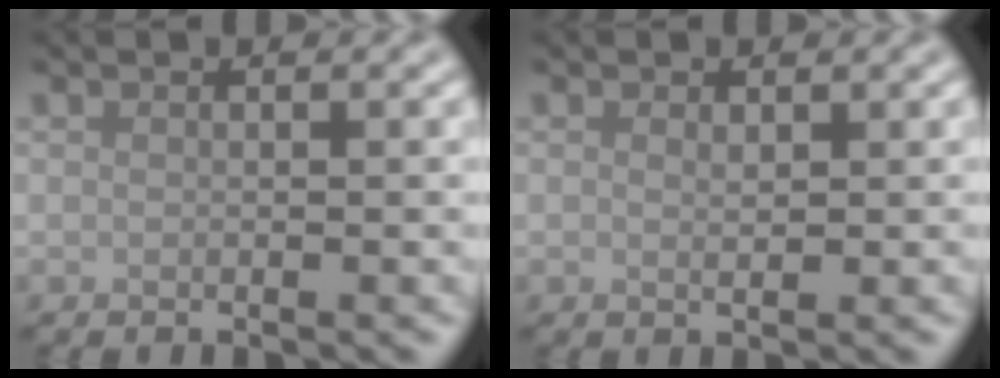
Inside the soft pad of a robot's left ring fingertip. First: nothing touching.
{"total": 0.8, "force": [0.3, 0.4, 0.7], "torque": [-0.010, -0.003, 0.006]}